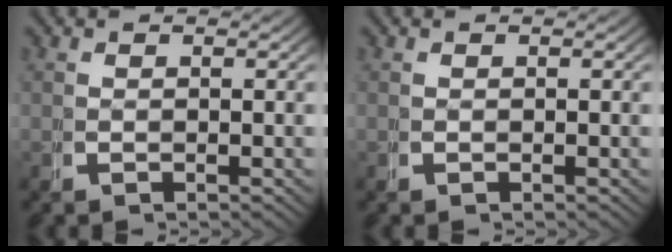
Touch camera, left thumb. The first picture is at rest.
{"total": 0.0}